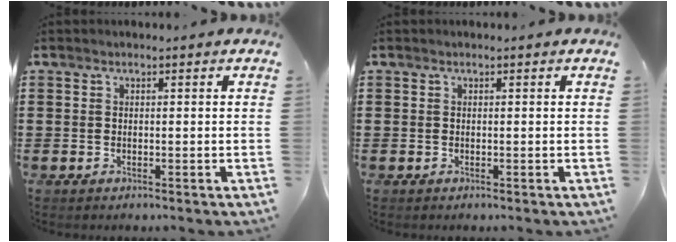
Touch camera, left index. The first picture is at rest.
{"total": 0.0}